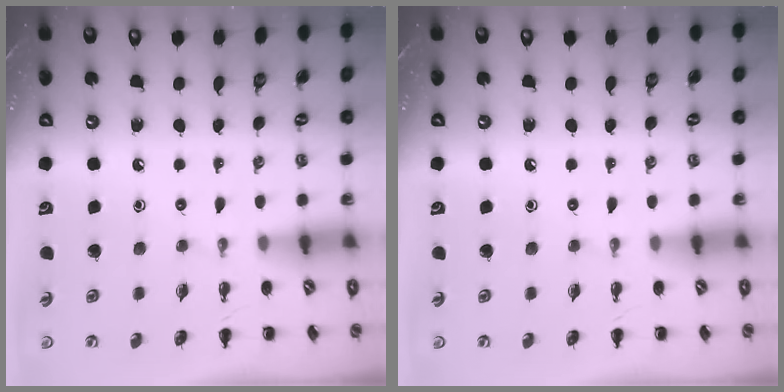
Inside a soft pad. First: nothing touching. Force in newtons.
{"total": 0.0}